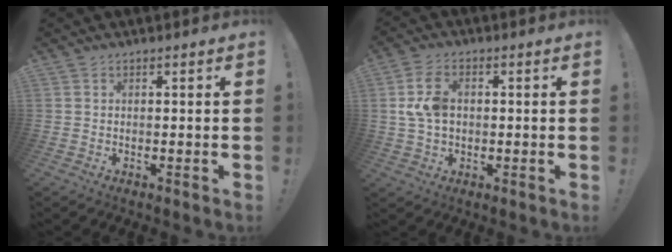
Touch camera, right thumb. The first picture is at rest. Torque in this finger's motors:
{"motor_torque": [0.50, -0.14, 0.79, -0.14, 0.10]}